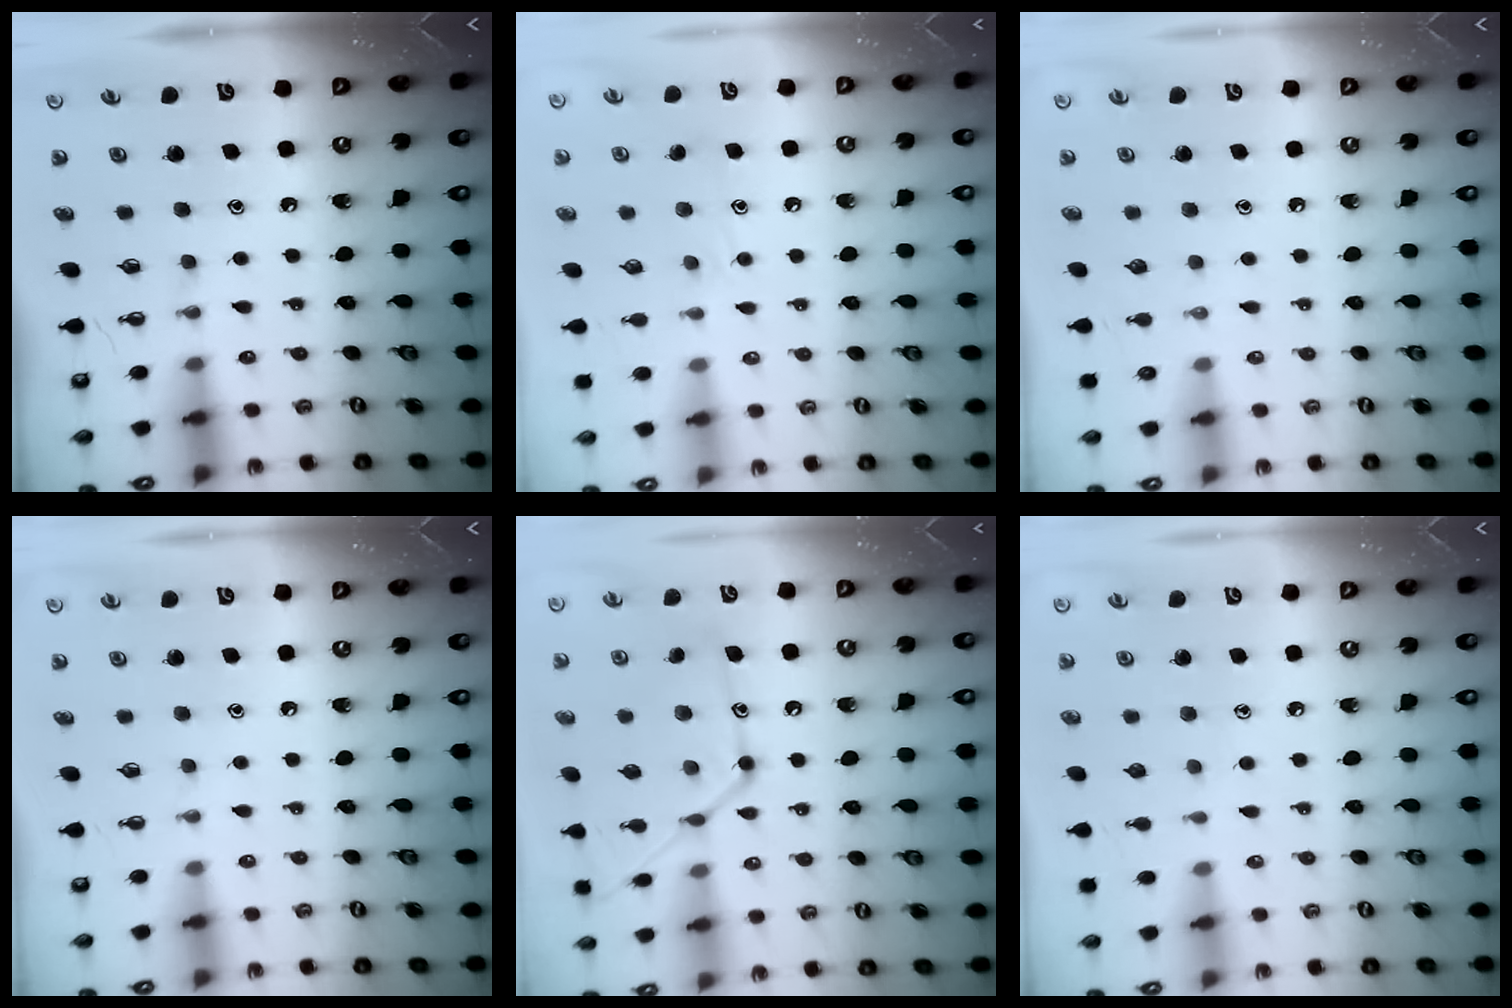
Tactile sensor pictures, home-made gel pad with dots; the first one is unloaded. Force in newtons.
{"total": 8.0, "press": 8.0, "slide": 0.6}
{"total": 0.0}
{"total": 0.0}
{"total": 17.5, "press": 17.4, "slide": 1.2}
{"total": 4.2, "press": 4.2, "slide": 0.5}